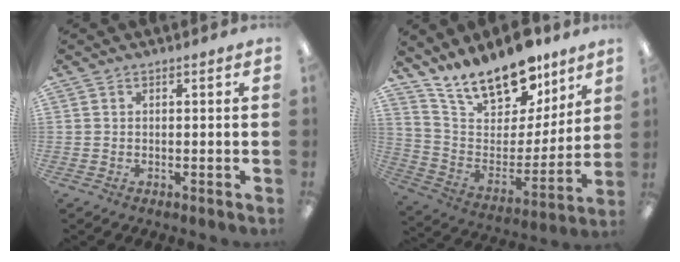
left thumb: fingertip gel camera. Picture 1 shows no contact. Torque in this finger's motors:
{"motor_torque": [0.62, 0.57, 1.10, -1.67, 0.24]}